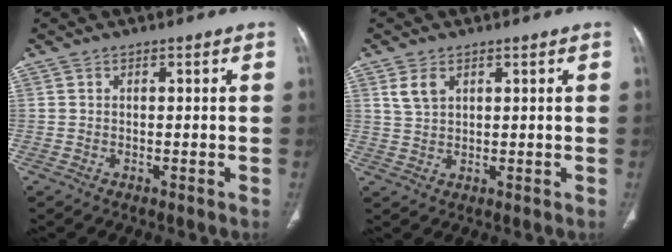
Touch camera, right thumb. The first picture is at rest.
{"total": 3.4, "force": [1.8, 2.0, 2.1], "torque": [-0.041, -0.002, 0.043]}